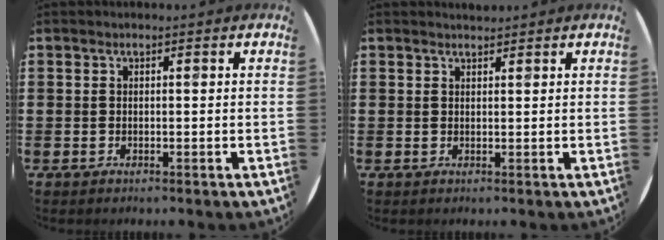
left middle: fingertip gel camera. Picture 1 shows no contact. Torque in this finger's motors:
{"motor_torque": [0.35, -0.33, -0.03, -0.01]}